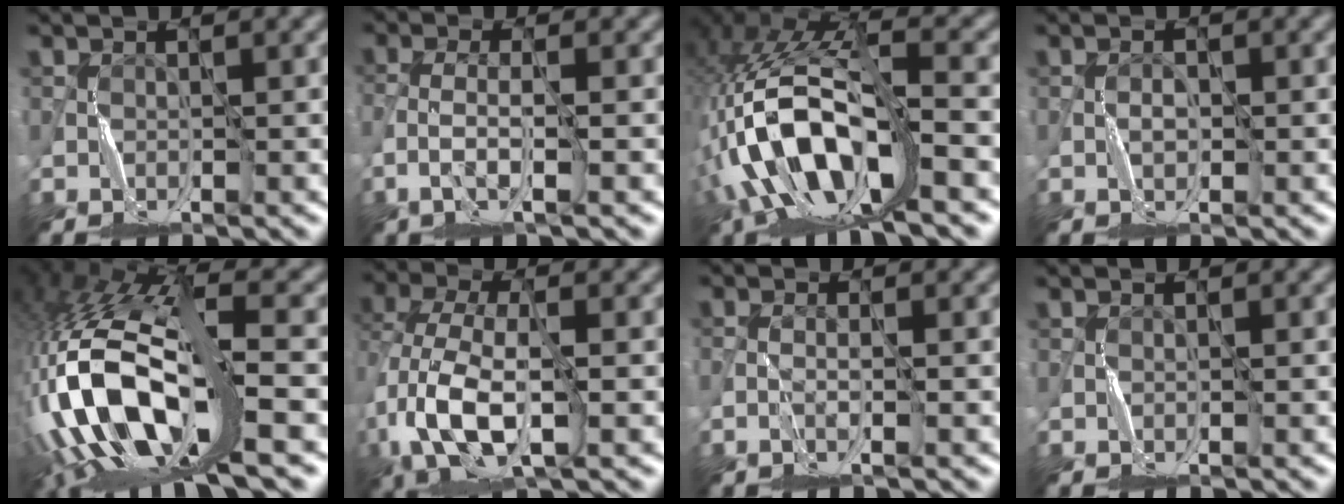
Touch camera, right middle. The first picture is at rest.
{"total": 2.8, "force": [-1.5, 0.8, 2.2], "torque": [-0.051, -0.001, -0.035]}
{"total": 13.9, "force": [-4.4, 6.1, 11.7], "torque": [-0.245, -0.004, -0.075]}
{"total": 0.8, "force": [-0.1, 0.6, 0.5], "torque": [-0.005, 0.003, -0.004]}
{"total": 14.1, "force": [-3.5, 5.8, 12.4], "torque": [-0.258, 0.006, -0.055]}
{"total": 7.9, "force": [-1.6, 4.4, 6.4], "torque": [-0.146, 0.005, -0.043]}
{"total": 0.9, "force": [-0.5, 0.1, 0.7], "torque": [-0.016, 0.000, -0.016]}
{"total": 0.0}